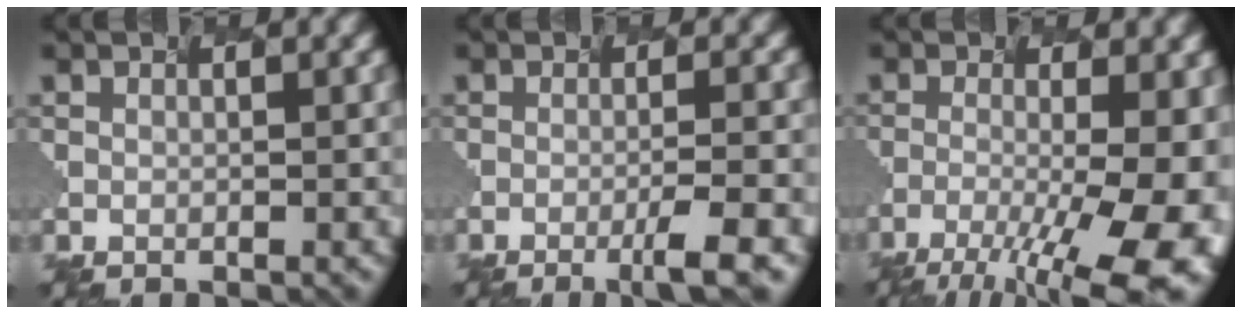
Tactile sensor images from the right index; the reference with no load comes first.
{"total": 3.7, "force": [-1.7, 0.4, 3.3], "torque": [-0.046, -0.004, -0.024]}
{"total": 11.3, "force": [-4.5, 3.3, 9.8], "torque": [-0.144, -0.017, -0.056]}